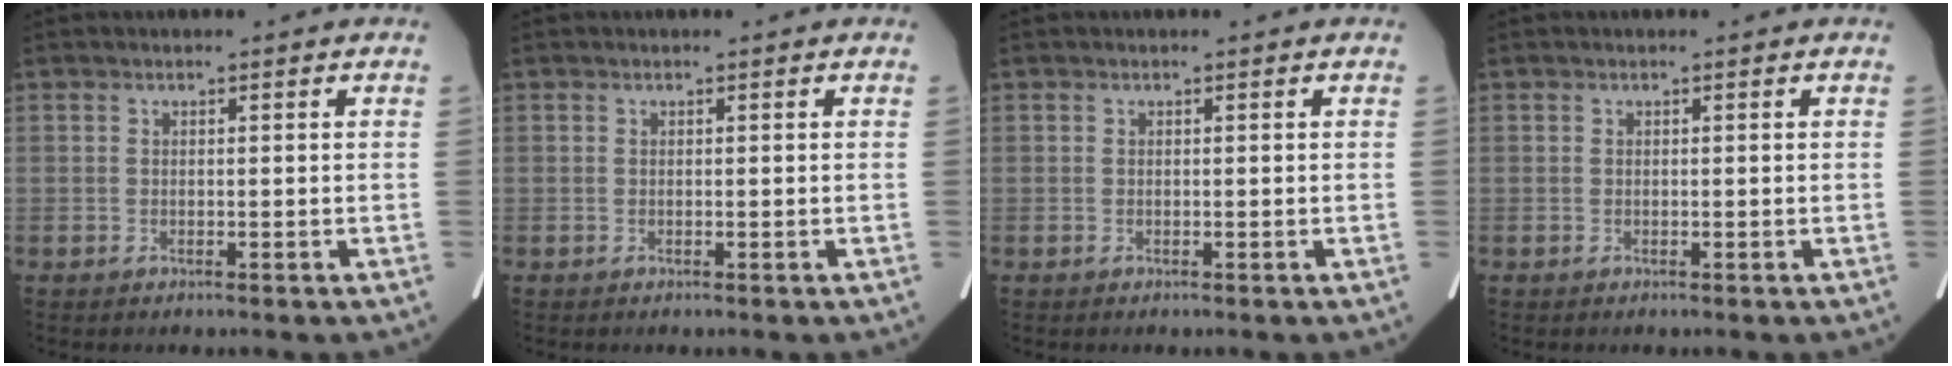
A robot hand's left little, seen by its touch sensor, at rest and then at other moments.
{"total": 0.0}
{"total": 0.0}
{"total": 0.0}